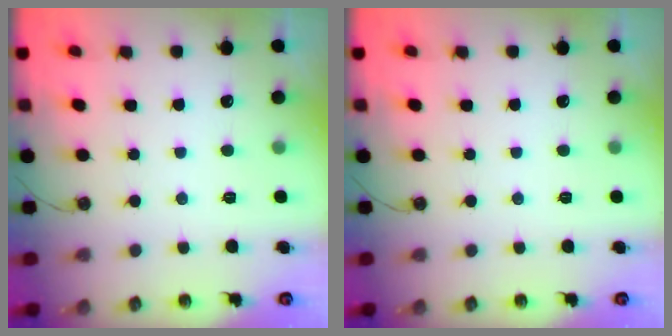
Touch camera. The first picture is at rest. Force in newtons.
{"total": 0.0}